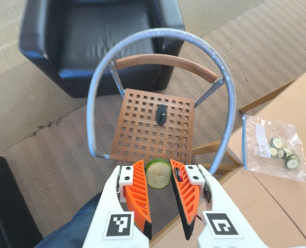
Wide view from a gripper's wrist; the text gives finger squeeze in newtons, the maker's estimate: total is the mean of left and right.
{"total": 8.3, "left": 8.3, "right": 8.2}